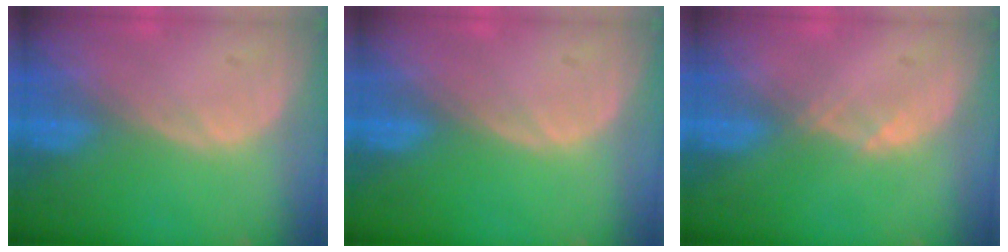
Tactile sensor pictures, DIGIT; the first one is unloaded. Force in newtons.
{"total": 0.0}
{"total": 0.8, "press": 0.8, "slide": 0.1}